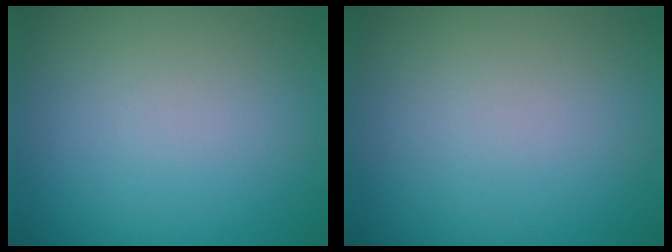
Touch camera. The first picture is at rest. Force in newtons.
{"total": 0.0}